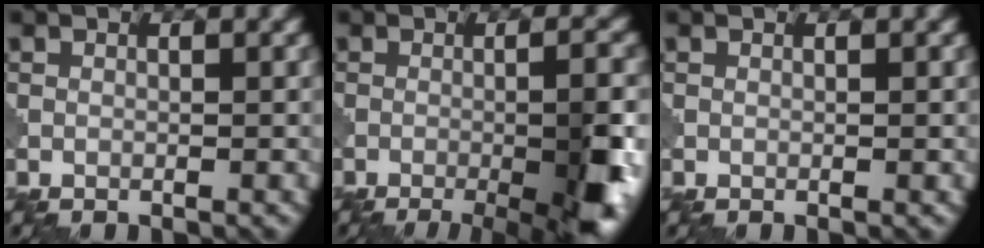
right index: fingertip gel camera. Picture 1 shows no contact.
{"total": 9.5, "force": [-3.6, 2.5, 8.5], "torque": [-0.107, -0.001, -0.043]}
{"total": 0.0}